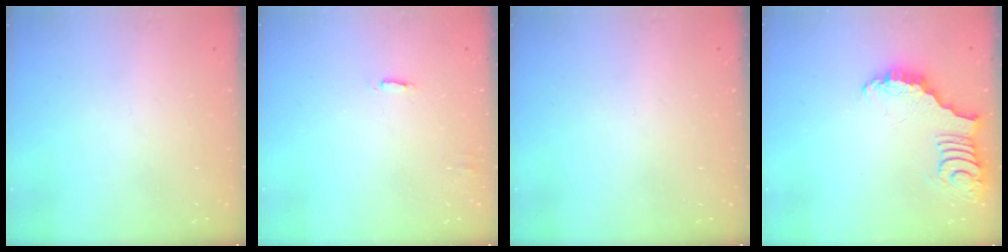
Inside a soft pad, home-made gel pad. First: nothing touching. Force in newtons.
{"total": 2.0, "press": 2.0, "slide": 0.1}
{"total": 0.0}
{"total": 3.4, "press": 3.3, "slide": 0.6}